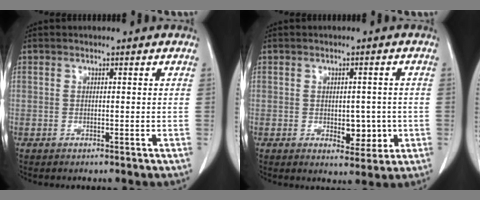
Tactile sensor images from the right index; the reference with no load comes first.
{"total": 4.8, "force": [-0.8, 2.8, 3.9], "torque": [-0.036, 0.002, 0.001]}